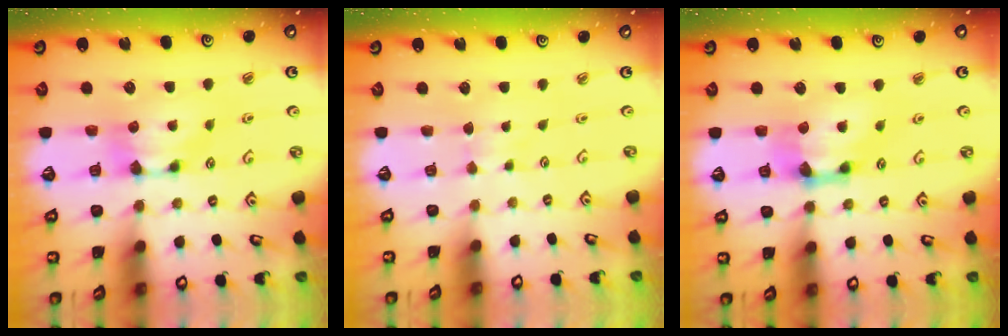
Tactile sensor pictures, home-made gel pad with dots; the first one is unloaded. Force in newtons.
{"total": 2.6, "press": 2.6, "slide": 0.4}
{"total": 2.4, "press": 1.6, "slide": 1.8}